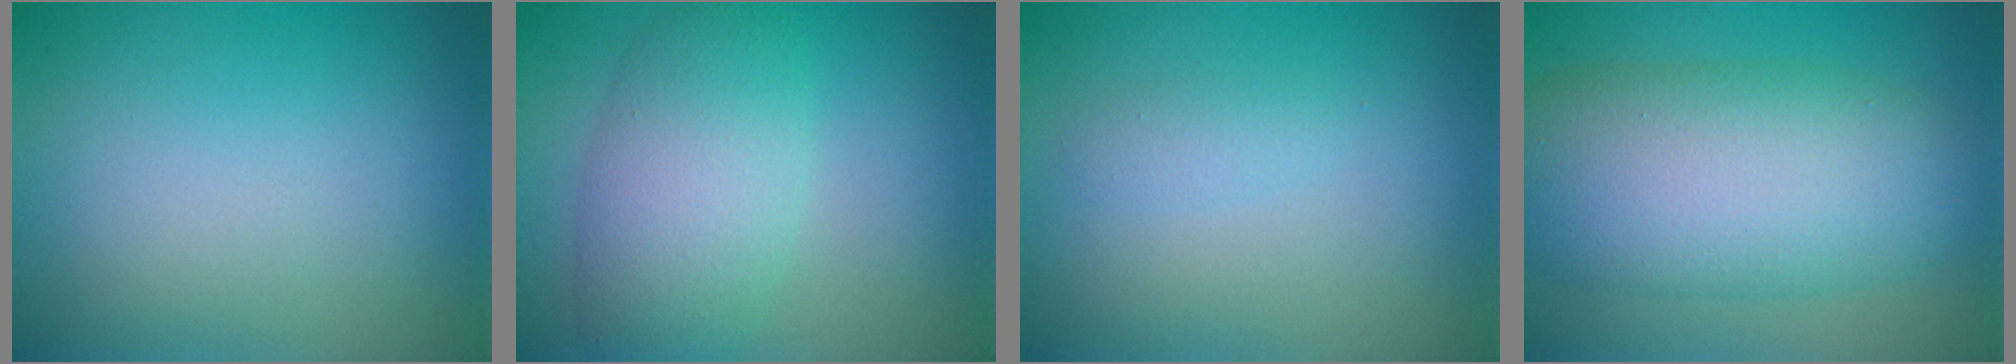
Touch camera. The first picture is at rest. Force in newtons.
{"total": 5.7, "press": 5.7, "slide": 0.3}
{"total": 1.1, "press": 1.0, "slide": 0.1}
{"total": 10.5, "press": 10.5, "slide": 0.2}